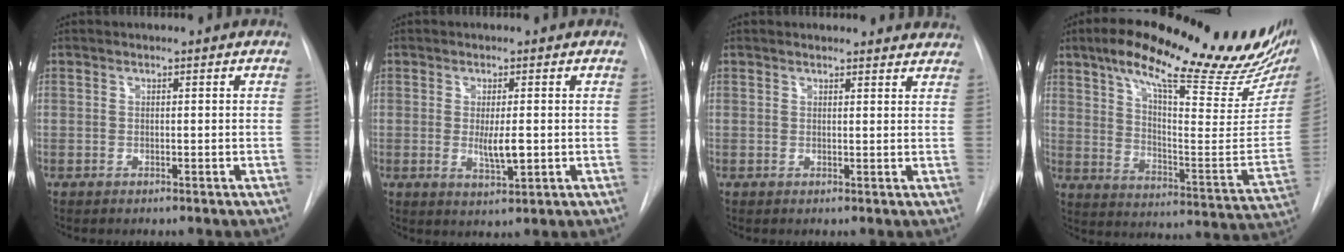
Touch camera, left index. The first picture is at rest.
{"total": 3.8, "force": [-0.1, 0.9, 3.7], "torque": [-0.066, -0.007, 0.000]}
{"total": 8.8, "force": [8.4, 2.3, 1.1], "torque": [0.018, 0.004, 0.069]}
{"total": 30.3, "force": [21.9, 6.7, 19.9], "torque": [-0.264, -0.012, 0.291]}